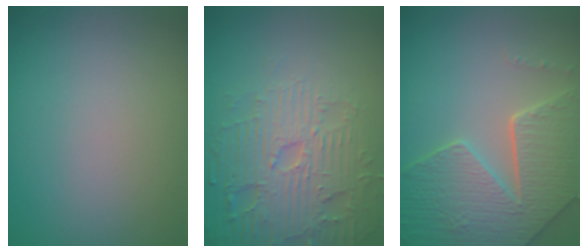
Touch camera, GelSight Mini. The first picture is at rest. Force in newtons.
{"total": 5.2, "press": 5.0, "slide": 1.1}
{"total": 8.6, "press": 6.1, "slide": 6.0}